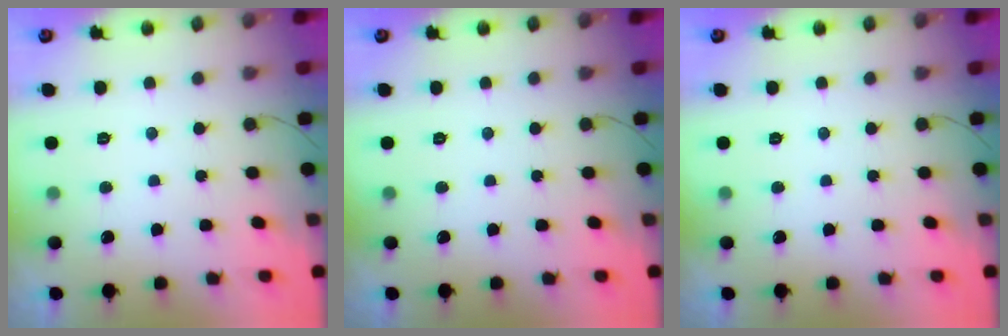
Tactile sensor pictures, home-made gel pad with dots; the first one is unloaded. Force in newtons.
{"total": 0.0}
{"total": 0.0}